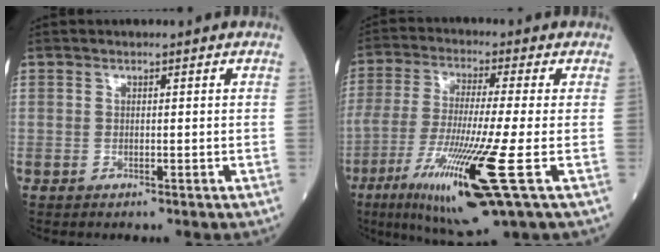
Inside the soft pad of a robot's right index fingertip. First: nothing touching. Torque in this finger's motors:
{"motor_torque": [2.09, -0.06, 1.06, 0.21]}